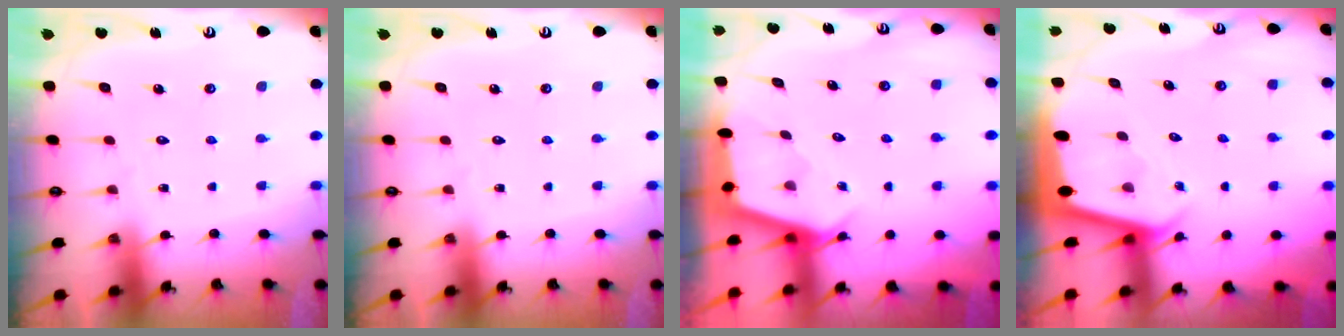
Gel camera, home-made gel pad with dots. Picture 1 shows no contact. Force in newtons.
{"total": 0.0}
{"total": 2.5, "press": 2.5, "slide": 0.3}
{"total": 2.2, "press": 2.2, "slide": 0.1}